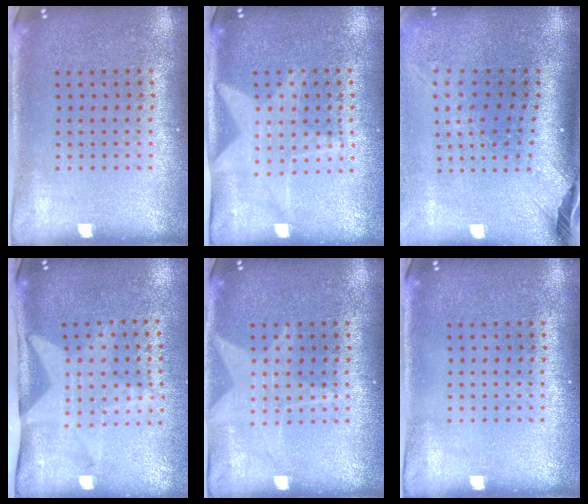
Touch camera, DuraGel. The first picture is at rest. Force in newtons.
{"total": 1.4, "press": 1.4, "slide": 0.2}
{"total": 2.5, "press": 1.8, "slide": 1.7}
{"total": 2.0, "press": 1.5, "slide": 1.3}
{"total": 1.8, "press": 1.8, "slide": 0.3}
{"total": 0.0}